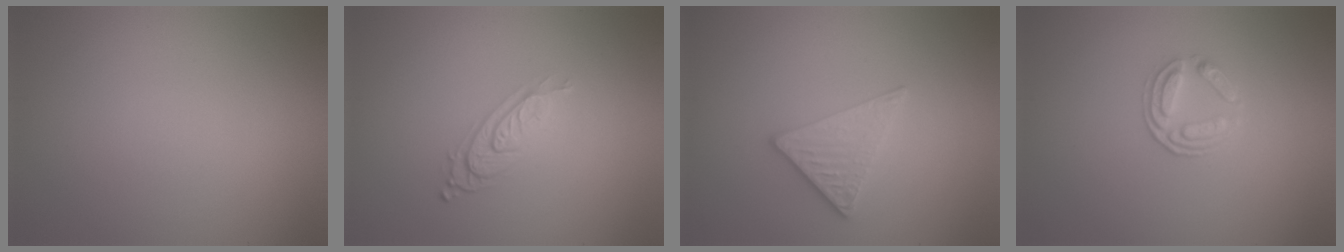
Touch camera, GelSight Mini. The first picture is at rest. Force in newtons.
{"total": 3.0, "press": 2.0, "slide": 2.2}
{"total": 2.7, "press": 2.5, "slide": 1.1}
{"total": 2.4, "press": 1.9, "slide": 1.5}